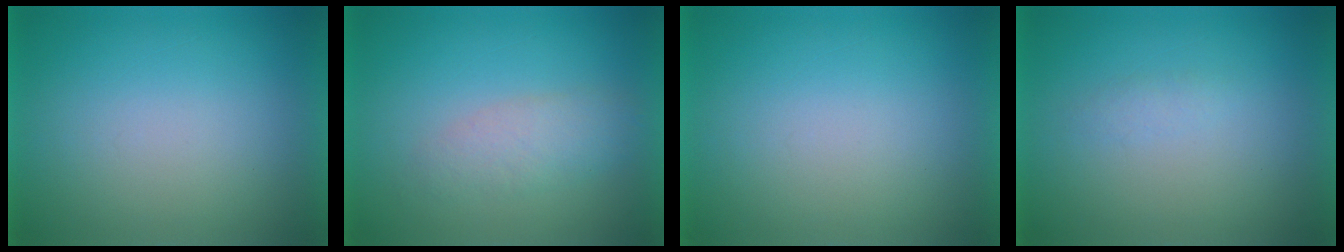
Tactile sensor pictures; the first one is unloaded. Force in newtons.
{"total": 2.9}
{"total": 0.0}
{"total": 1.2}